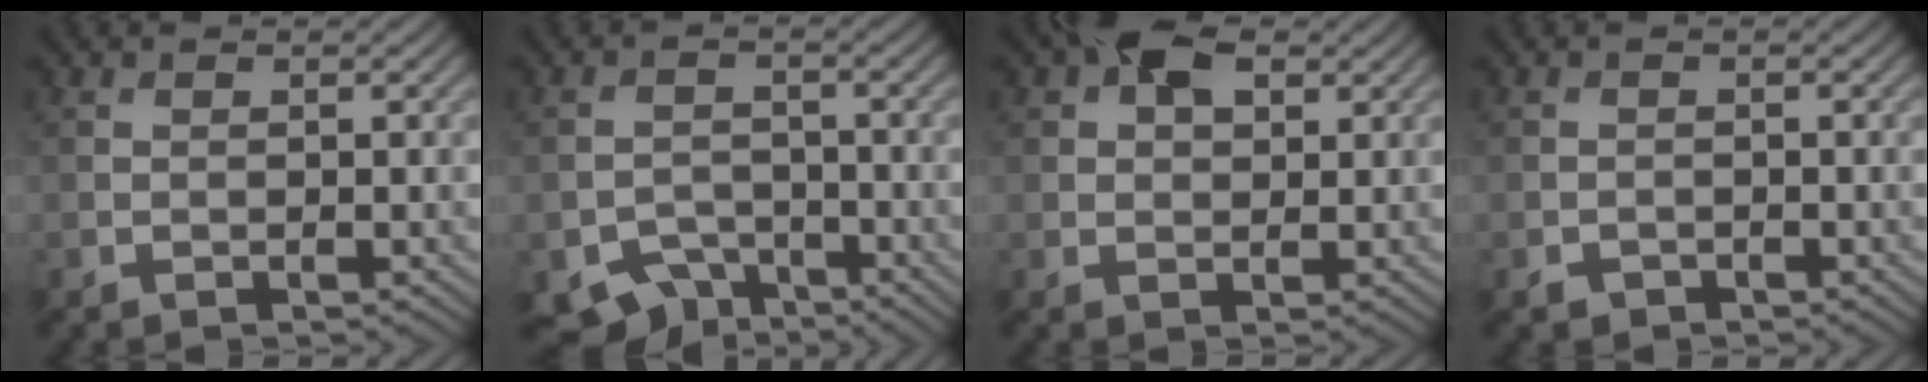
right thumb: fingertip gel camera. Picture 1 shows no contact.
{"total": 4.9, "force": [-3.8, 2.8, 1.4], "torque": [-0.025, -0.010, -0.065]}
{"total": 5.3, "force": [2.5, 3.0, 3.5], "torque": [-0.062, 0.010, 0.036]}
{"total": 1.1, "force": [-0.9, 0.6, 0.1], "torque": [-0.002, 0.000, -0.017]}